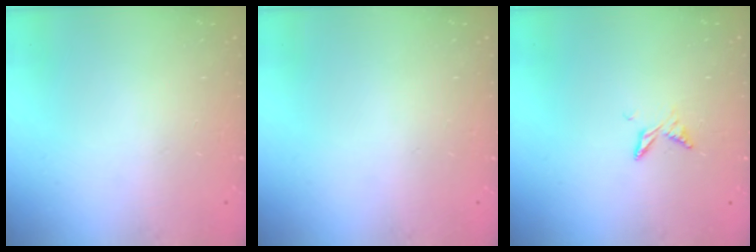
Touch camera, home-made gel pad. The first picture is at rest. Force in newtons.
{"total": 0.0}
{"total": 6.0, "press": 6.0, "slide": 0.7}